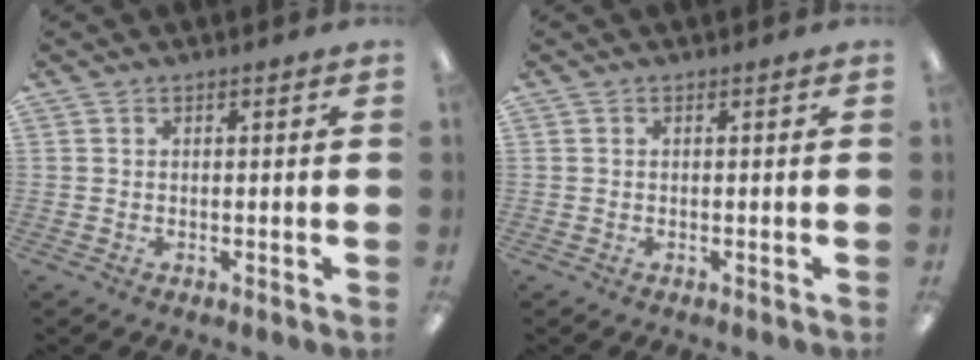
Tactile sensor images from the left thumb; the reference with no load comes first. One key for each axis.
{"total": 0.0}